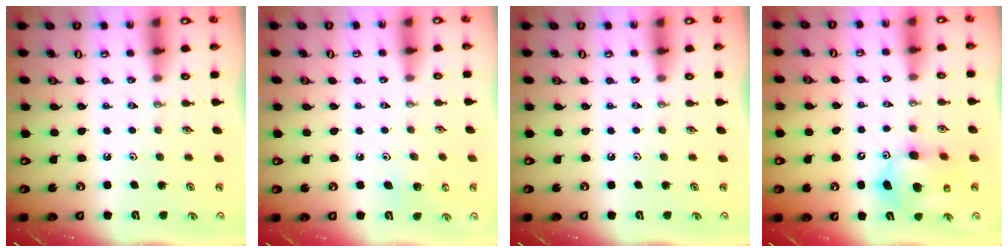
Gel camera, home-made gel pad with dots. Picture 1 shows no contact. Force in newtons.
{"total": 6.4, "press": 6.3, "slide": 0.6}
{"total": 0.0}
{"total": 11.6, "press": 11.4, "slide": 2.5}